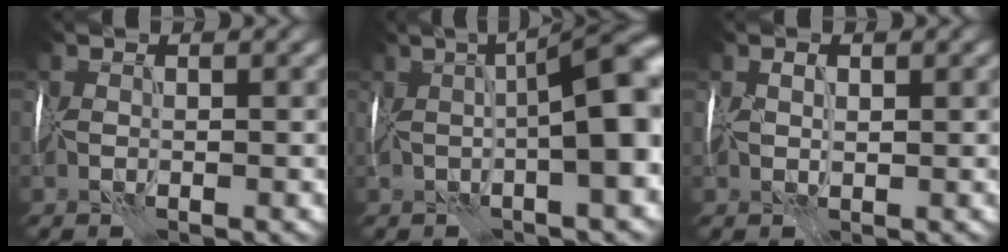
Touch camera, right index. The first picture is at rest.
{"total": 8.6, "force": [0.7, 2.0, 8.4], "torque": [-0.102, 0.022, 0.013]}
{"total": 1.0, "force": [0.5, 0.6, 0.6], "torque": [-0.011, 0.007, 0.013]}